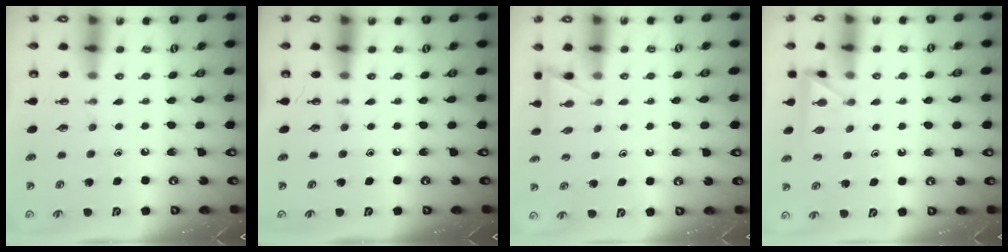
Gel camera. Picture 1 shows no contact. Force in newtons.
{"total": 0.0}
{"total": 4.1, "press": 4.0, "slide": 0.4}
{"total": 3.5, "press": 3.5, "slide": 0.3}